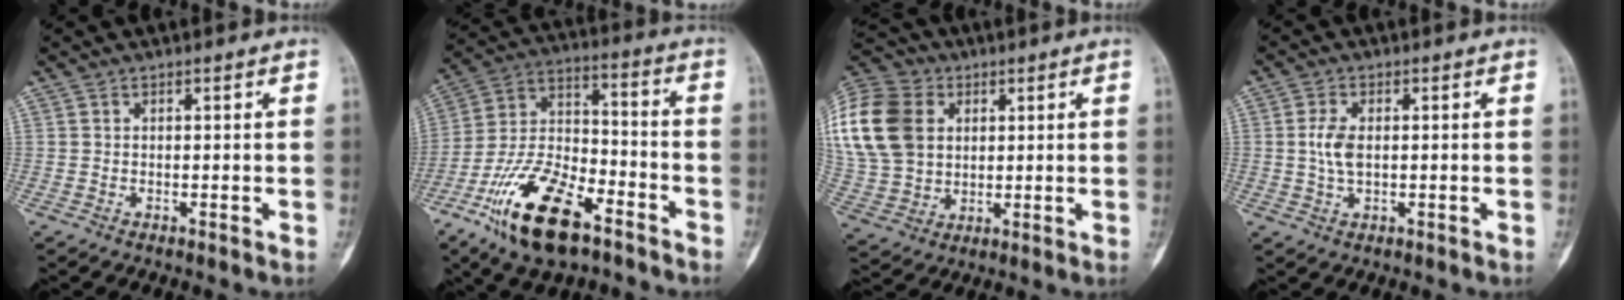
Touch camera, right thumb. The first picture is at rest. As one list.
[{"total": 19.2, "force": [-11.1, 8.5, 13.1], "torque": [-0.237, 0.066, -0.201]}, {"total": 22.8, "force": [5.7, 17.6, 13.4], "torque": [-0.309, 0.030, 0.113]}, {"total": 4.1, "force": [0.2, 2.2, 3.5], "torque": [-0.081, 0.002, 0.001]}]